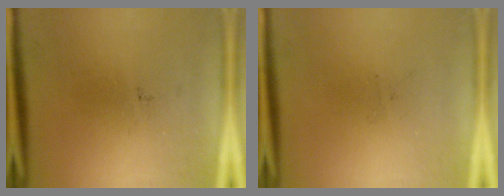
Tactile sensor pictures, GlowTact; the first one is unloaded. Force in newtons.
{"total": 0.0}